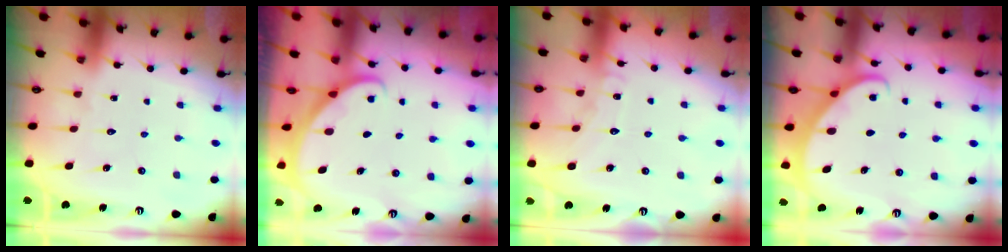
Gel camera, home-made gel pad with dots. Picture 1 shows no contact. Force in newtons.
{"total": 1.5, "press": 1.5, "slide": 0.1}
{"total": 6.5, "press": 6.5, "slide": 0.6}
{"total": 4.0, "press": 4.0, "slide": 0.1}